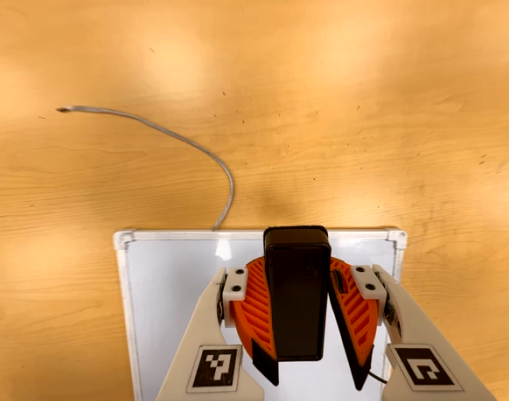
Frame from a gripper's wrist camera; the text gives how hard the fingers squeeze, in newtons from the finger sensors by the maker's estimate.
{"total": 10.2, "left": 9.4, "right": 11.0}